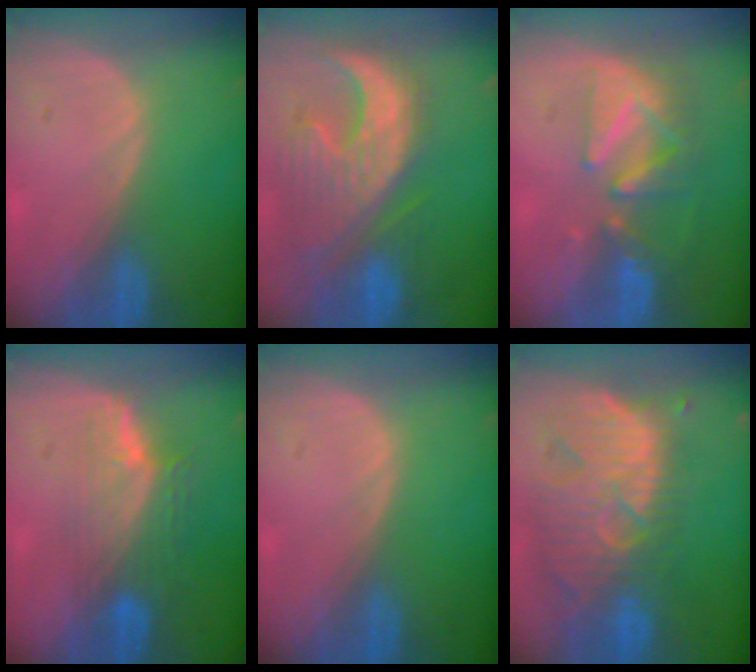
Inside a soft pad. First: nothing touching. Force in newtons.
{"total": 12.8, "press": 11.2, "slide": 6.3}
{"total": 8.5, "press": 8.0, "slide": 3.1}
{"total": 7.6, "press": 6.7, "slide": 3.5}
{"total": 0.0}
{"total": 13.0, "press": 11.3, "slide": 6.5}